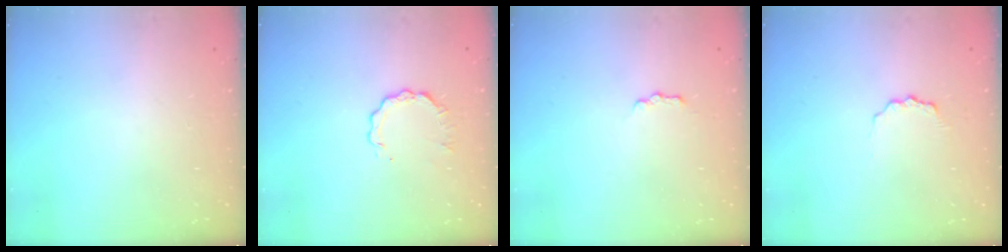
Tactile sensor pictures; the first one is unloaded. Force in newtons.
{"total": 2.9, "press": 2.9, "slide": 0.3}
{"total": 3.5, "press": 3.4, "slide": 0.5}
{"total": 3.0, "press": 3.0, "slide": 0.3}